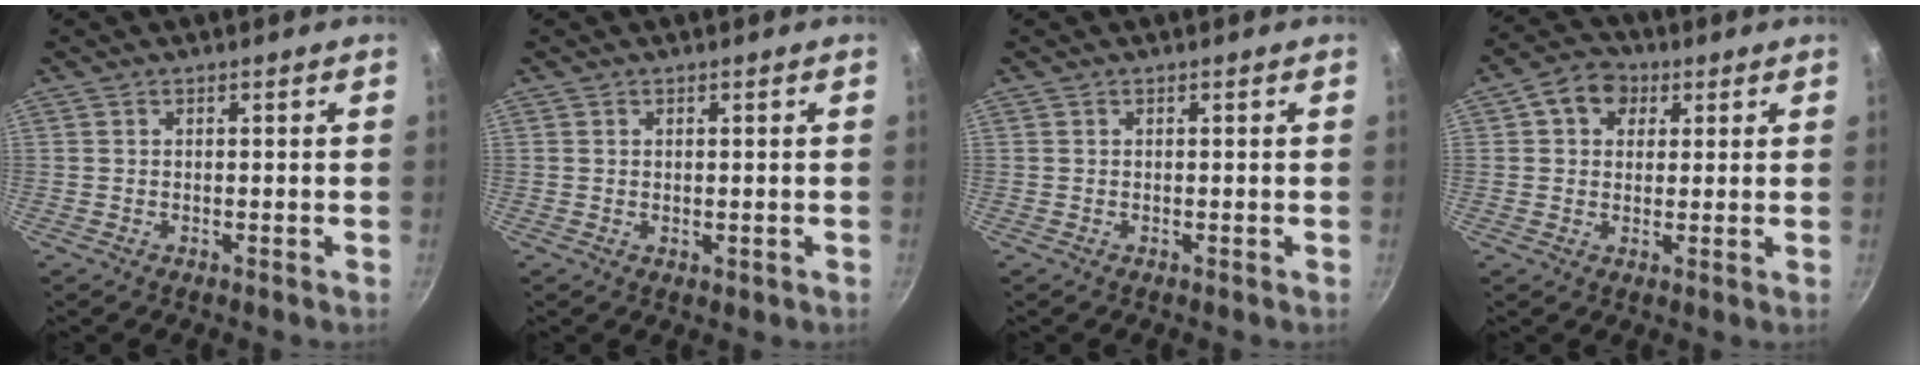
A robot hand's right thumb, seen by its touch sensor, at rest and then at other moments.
{"total": 0.6, "force": [0.2, 0.4, 0.5], "torque": [-0.003, -0.006, 0.001]}
{"total": 0.0}
{"total": 7.1, "force": [2.6, 5.7, 3.4], "torque": [-0.028, 0.003, 0.029]}